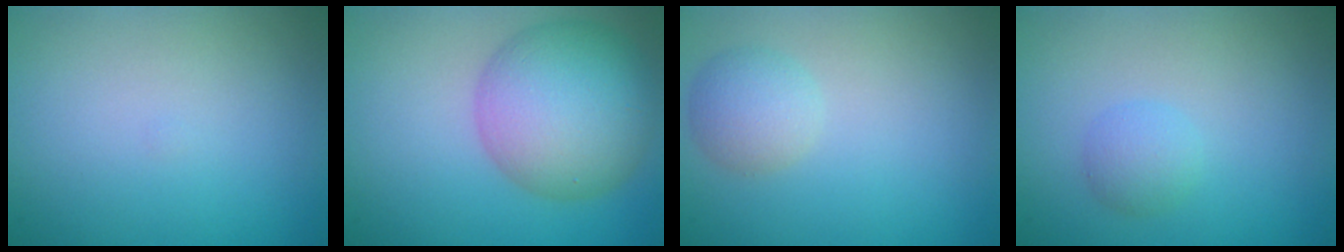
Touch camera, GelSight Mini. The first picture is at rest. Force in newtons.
{"total": 9.3, "press": 9.3, "slide": 0.4}
{"total": 2.4, "press": 2.4, "slide": 0.0}
{"total": 1.6, "press": 1.6, "slide": 0.0}